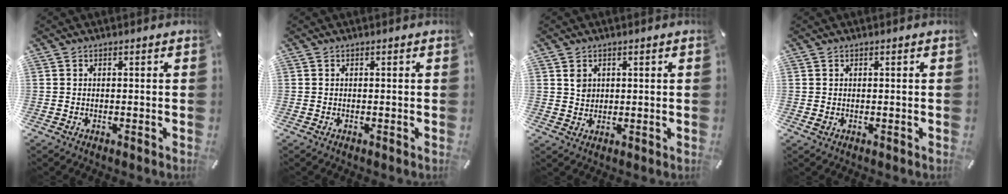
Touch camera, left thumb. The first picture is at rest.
{"total": 0.0}
{"total": 2.9, "force": [1.2, 2.6, 0.8], "torque": [-0.003, -0.003, 0.019]}
{"total": 0.5, "force": [0.1, 0.5, 0.2], "torque": [0.003, -0.001, -0.001]}